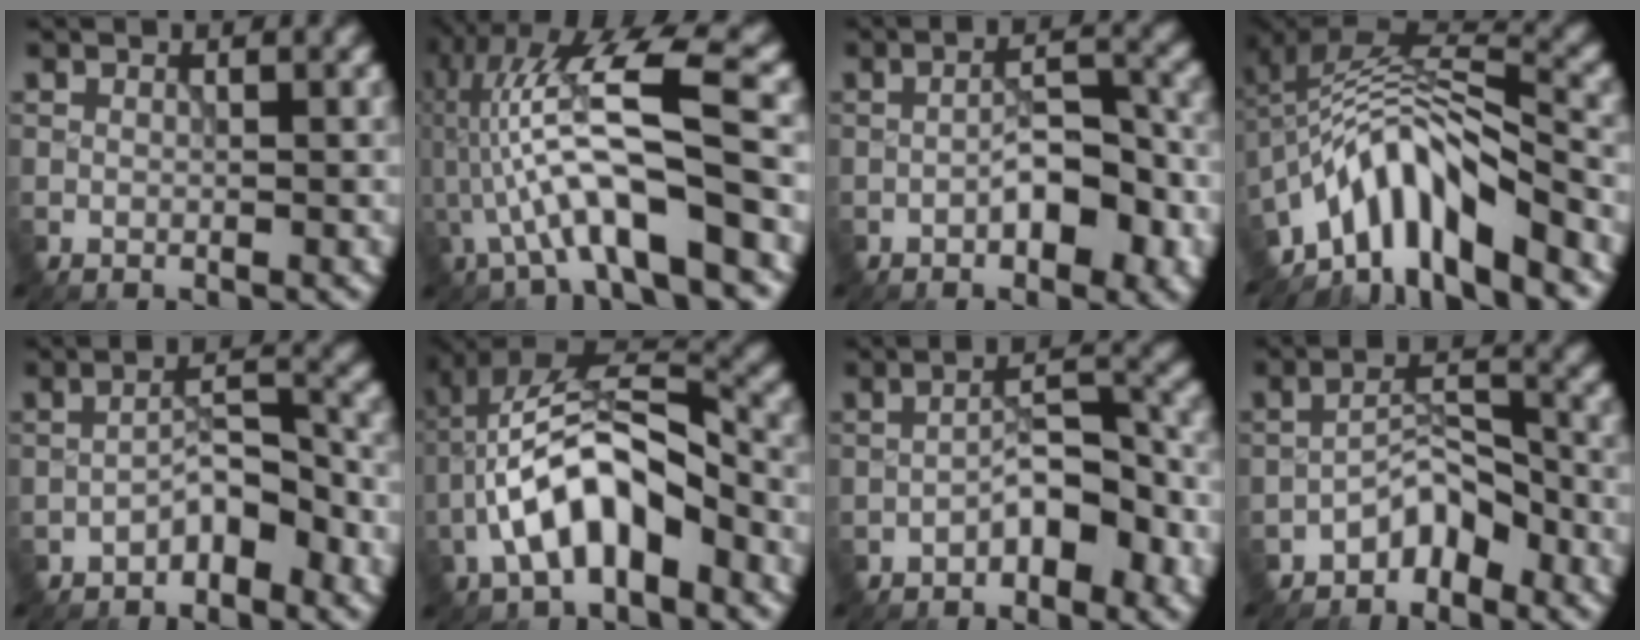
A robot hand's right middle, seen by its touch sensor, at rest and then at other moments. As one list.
[{"total": 9.7, "force": [-1.7, 1.9, 9.3], "torque": [-0.179, 0.026, -0.033]}, {"total": 5.1, "force": [-1.8, 2.1, 4.3], "torque": [-0.066, 0.009, -0.029]}, {"total": 9.6, "force": [-5.9, 3.0, 6.9], "torque": [-0.107, 0.011, -0.114]}, {"total": 3.3, "force": [-2.1, 1.2, 2.2], "torque": [-0.029, 0.020, -0.040]}, {"total": 9.1, "force": [-3.1, 4.1, 7.5], "torque": [-0.144, 0.025, -0.059]}, {"total": 4.5, "force": [-2.1, 1.9, 3.5], "torque": [-0.050, 0.019, -0.037]}, {"total": 3.3, "force": [-2.4, 1.3, 1.8], "torque": [-0.020, 0.022, -0.047]}]